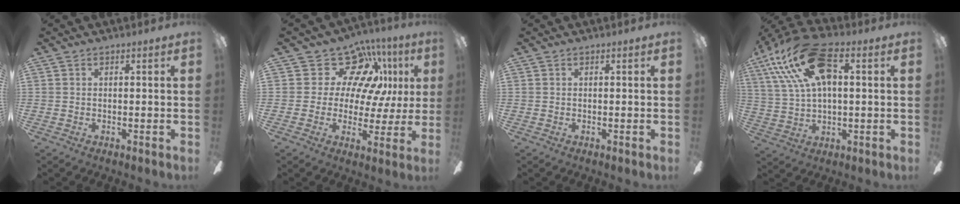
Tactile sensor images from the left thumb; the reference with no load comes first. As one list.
[{"total": 15.2, "force": [7.7, 10.4, 8.0], "torque": [-0.135, -0.037, 0.145]}, {"total": 0.0}, {"total": 19.6, "force": [7.6, 9.2, 15.5], "torque": [-0.329, -0.013, 0.129]}]